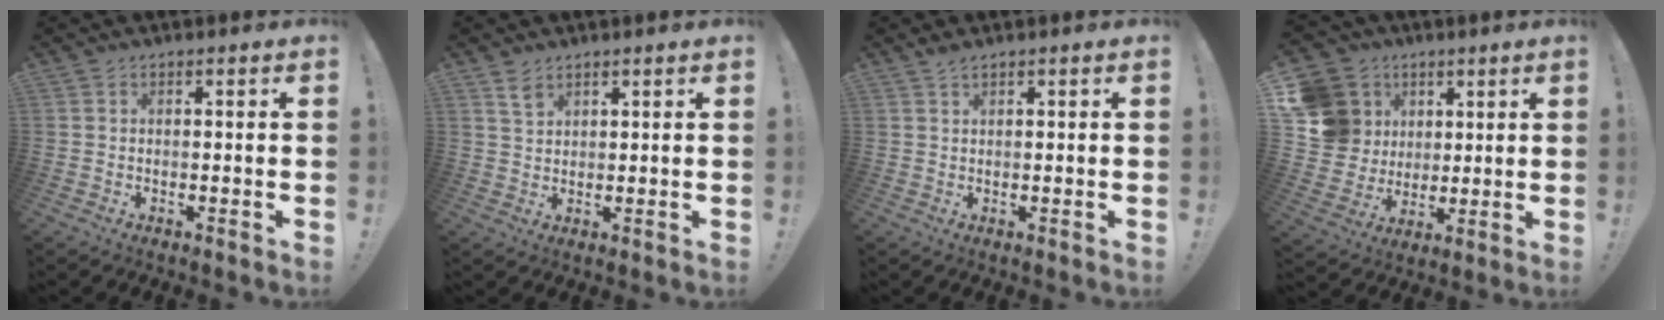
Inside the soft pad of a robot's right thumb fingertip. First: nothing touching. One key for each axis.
{"total": 3.5, "fx": 2.5, "fy": 1.7, "fz": 1.7, "tx": -0.025, "ty": -0.016, "tz": 0.047}
{"total": 1.6, "fx": 1.2, "fy": 0.4, "fz": 1.0, "tx": -0.017, "ty": -0.003, "tz": 0.022}
{"total": 15.1, "fx": 4.1, "fy": 13.8, "fz": 4.8, "tx": -0.078, "ty": -0.003, "tz": 0.108}